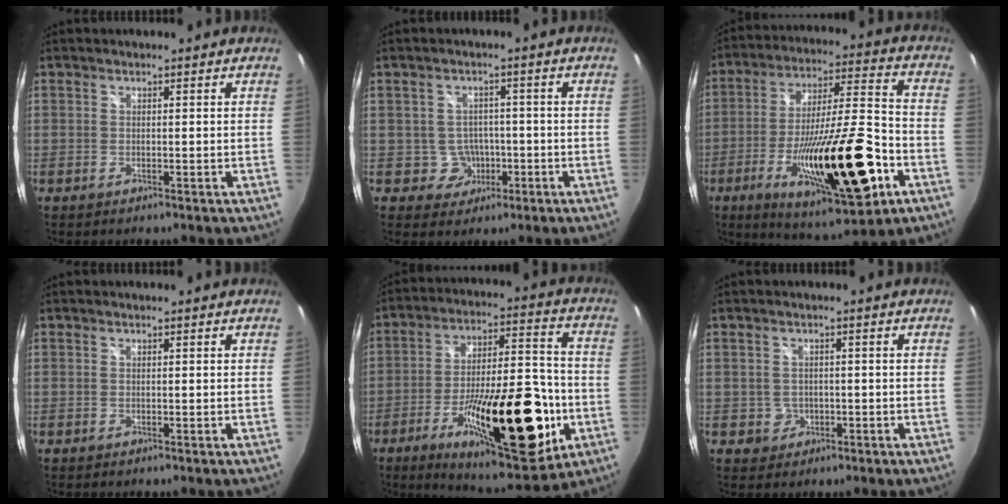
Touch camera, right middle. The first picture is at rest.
{"total": 4.5, "force": [-1.3, 4.3, 0.4], "torque": [-0.020, 0.015, -0.006]}
{"total": 25.3, "force": [-9.8, 6.0, 22.6], "torque": [-0.389, -0.034, -0.149]}
{"total": 0.0}
{"total": 25.2, "force": [-9.1, 9.2, 21.6], "torque": [-0.342, -0.014, -0.127]}
{"total": 3.0, "force": [-0.7, 2.9, 0.5], "torque": [-0.012, 0.002, -0.006]}